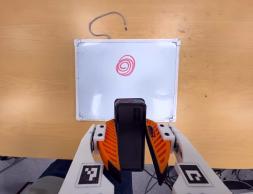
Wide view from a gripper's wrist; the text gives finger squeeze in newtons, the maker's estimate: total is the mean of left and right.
{"total": 8.8, "left": 7.6, "right": 10.0}